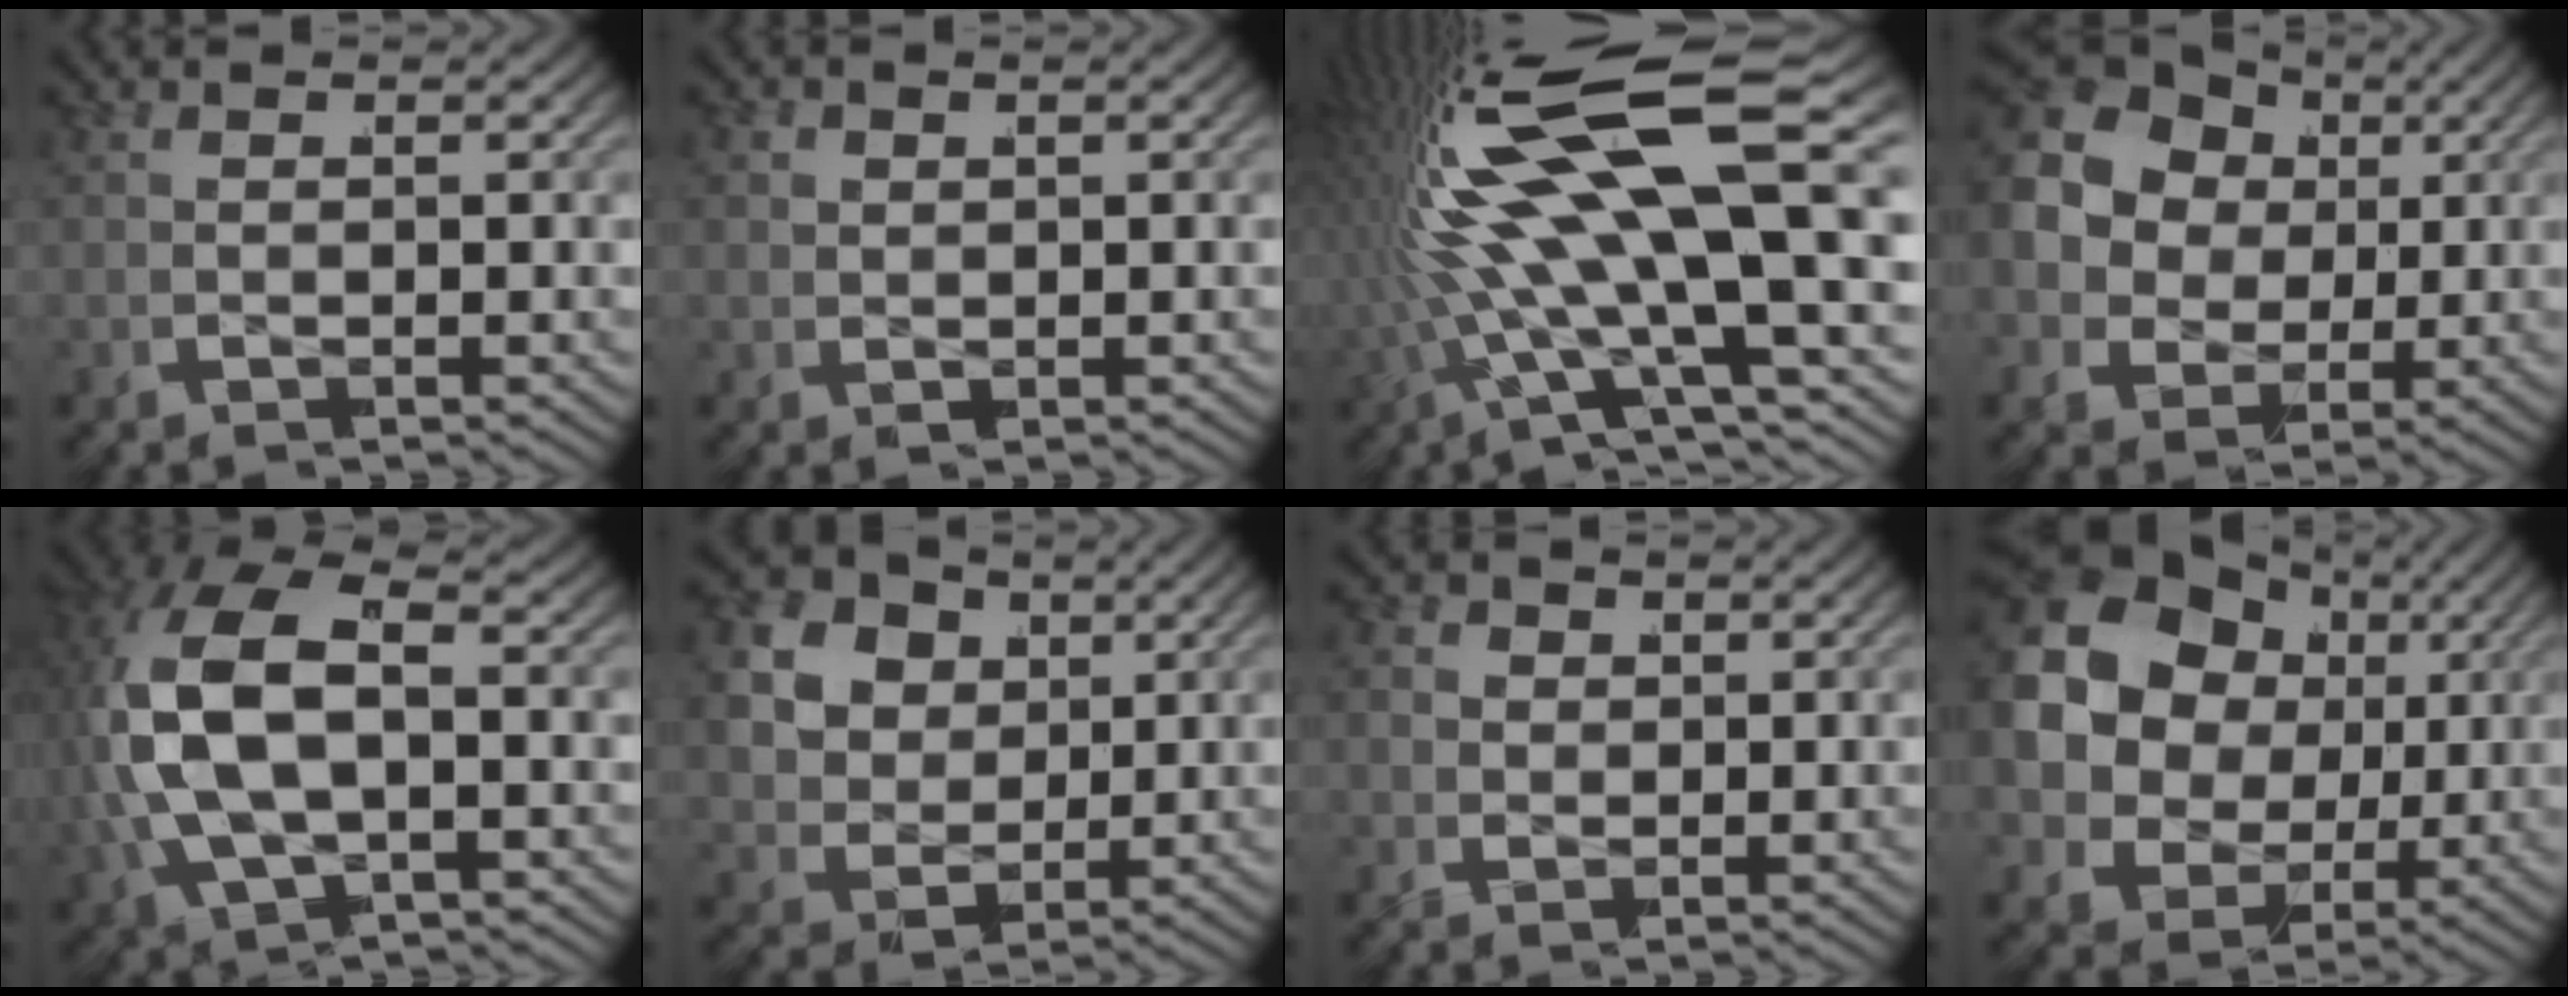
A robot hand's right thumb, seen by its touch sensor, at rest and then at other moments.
{"total": 0.9, "force": [0.3, 0.9, 0.1], "torque": [-0.011, -0.001, 0.008]}
{"total": 13.0, "force": [0.1, 5.4, 11.8], "torque": [-0.260, 0.009, 0.001]}
{"total": 12.3, "force": [1.8, 9.8, 7.2], "torque": [-0.194, -0.015, 0.027]}
{"total": 13.0, "force": [-0.3, 8.4, 9.9], "torque": [-0.265, -0.022, 0.006]}
{"total": 13.5, "force": [1.9, 11.6, 6.6], "torque": [-0.177, -0.016, 0.017]}
{"total": 2.7, "force": [0.1, 2.5, 1.0], "torque": [-0.030, -0.009, 0.001]}
{"total": 17.2, "force": [1.7, 13.2, 10.9], "torque": [-0.258, -0.011, 0.018]}